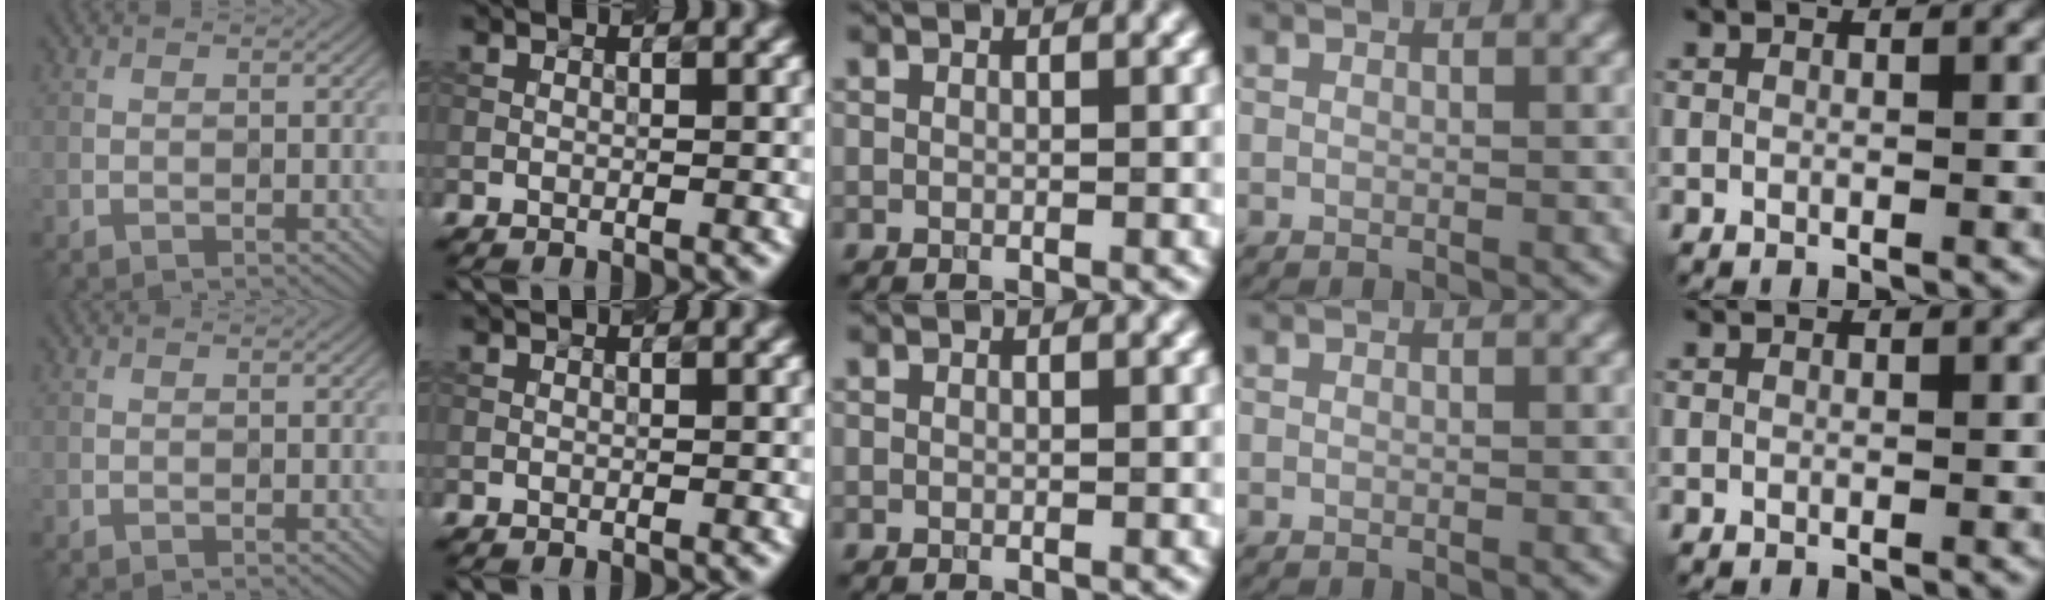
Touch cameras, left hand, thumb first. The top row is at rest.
{}